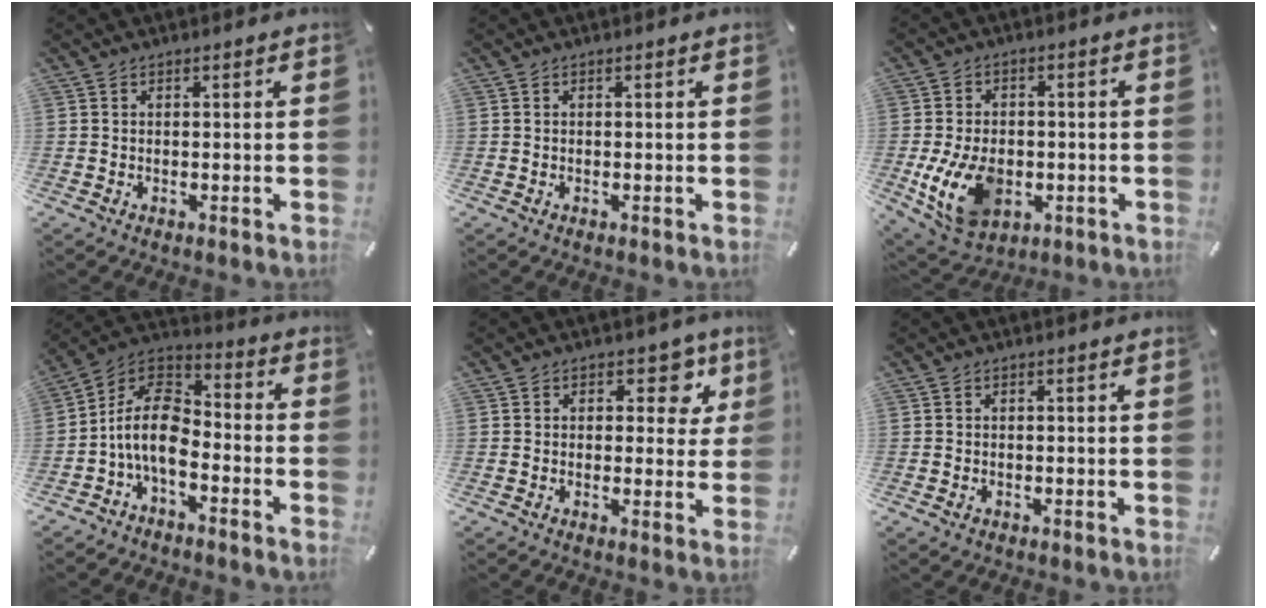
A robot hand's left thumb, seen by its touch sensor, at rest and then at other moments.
{"total": 0.0}
{"total": 13.5, "force": [-3.1, 9.6, 9.0], "torque": [-0.186, 0.001, -0.053]}
{"total": 12.2, "force": [-4.9, 7.0, 8.7], "torque": [-0.193, 0.012, -0.097]}
{"total": 7.7, "force": [3.1, 5.1, 4.8], "torque": [-0.043, -0.014, 0.045]}
{"total": 1.1, "force": [-0.4, 0.8, 0.5], "torque": [-0.011, 0.003, -0.010]}